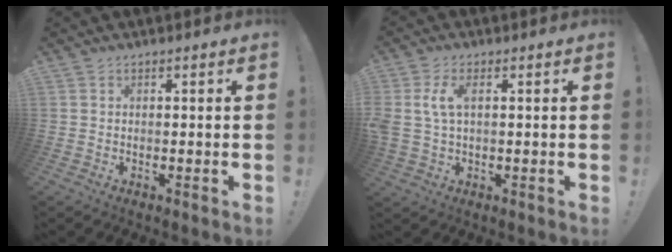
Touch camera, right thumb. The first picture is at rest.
{"total": 6.5, "force": [1.4, 3.3, 5.4], "torque": [-0.106, -0.001, 0.024]}